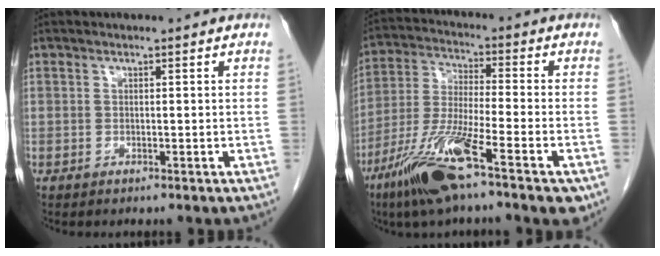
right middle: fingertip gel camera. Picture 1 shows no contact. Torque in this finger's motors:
{"motor_torque": [1.21, -0.92, 0.27, 0.18]}